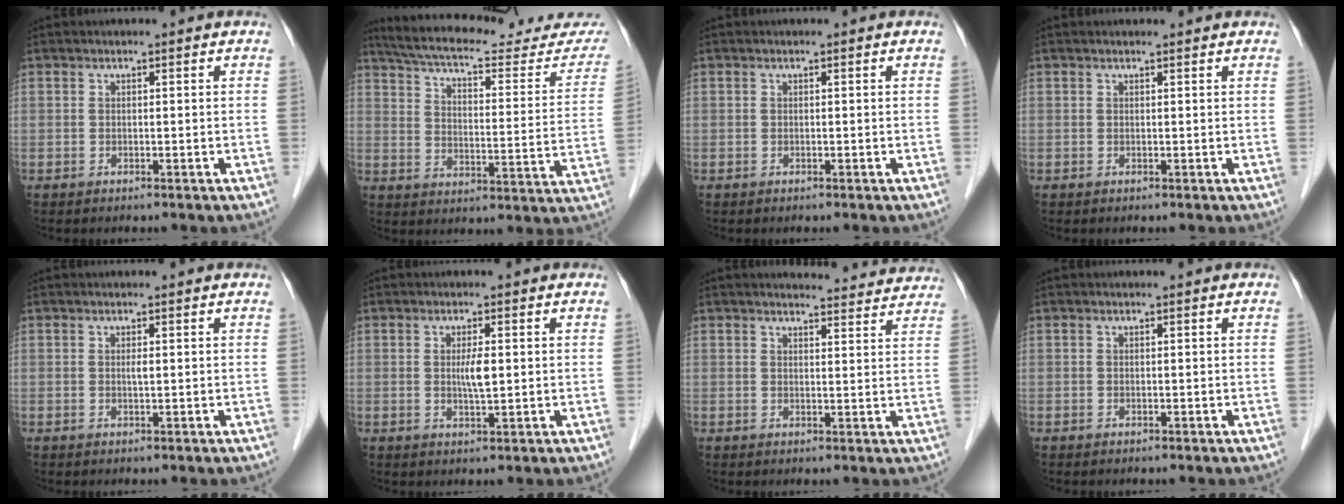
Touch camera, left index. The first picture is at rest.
{"total": 25.7, "force": [22.8, 5.6, 10.3], "torque": [-0.161, -0.030, 0.288]}
{"total": 0.0}
{"total": 1.6, "force": [1.5, 0.2, 0.4], "torque": [-0.010, 0.014, 0.020]}
{"total": 0.7, "force": [0.2, 0.0, 0.7], "torque": [-0.016, -0.001, 0.003]}
{"total": 2.8, "force": [0.3, 0.4, 2.8], "torque": [-0.052, -0.003, 0.006]}
{"total": 7.8, "force": [7.5, 1.0, 1.8], "torque": [-0.015, 0.011, 0.069]}
{"total": 0.0}